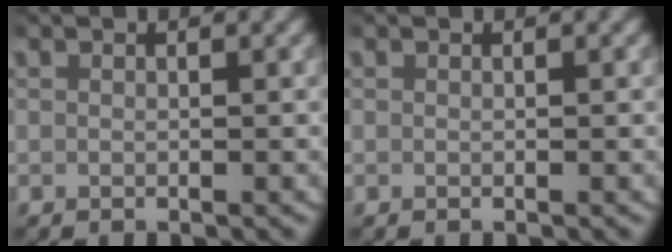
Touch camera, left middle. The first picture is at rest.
{"total": 0.0}